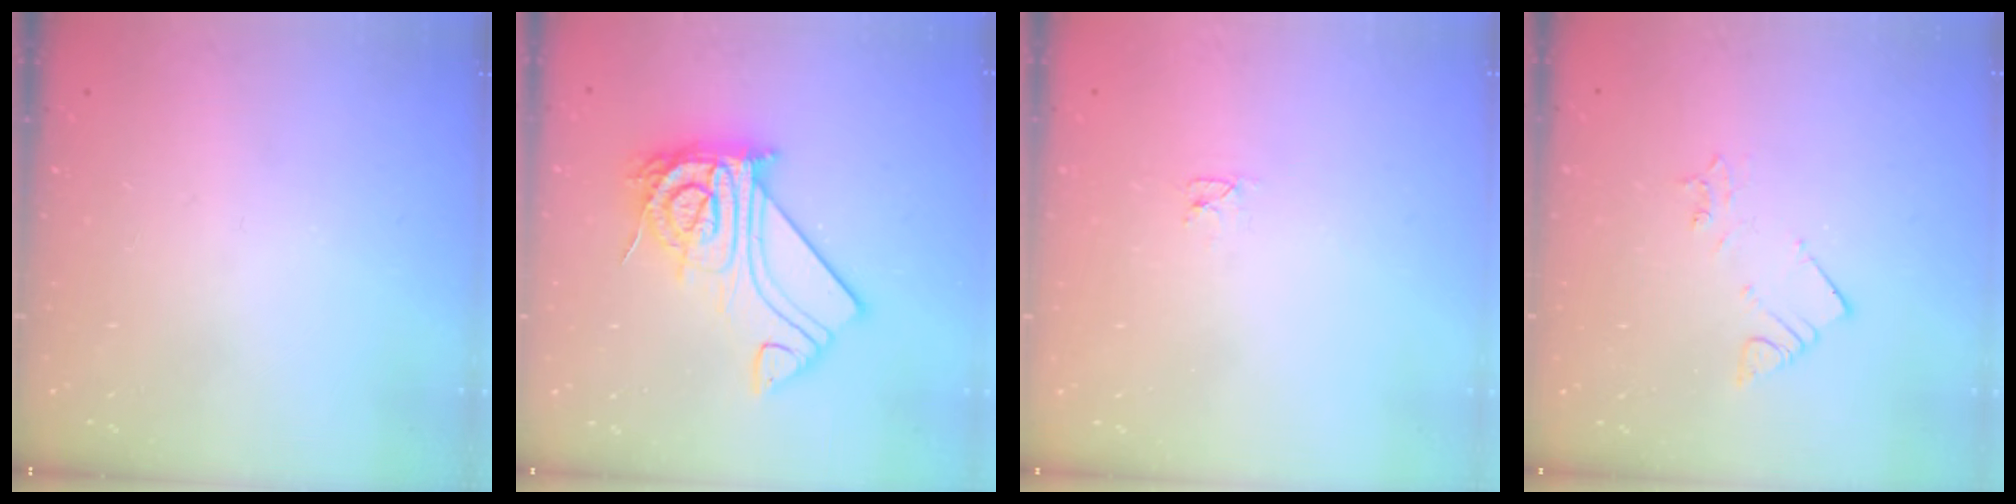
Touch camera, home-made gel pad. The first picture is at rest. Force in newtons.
{"total": 21.6, "press": 21.6, "slide": 2.0}
{"total": 2.6, "press": 2.6, "slide": 0.3}
{"total": 2.8, "press": 2.7, "slide": 0.5}